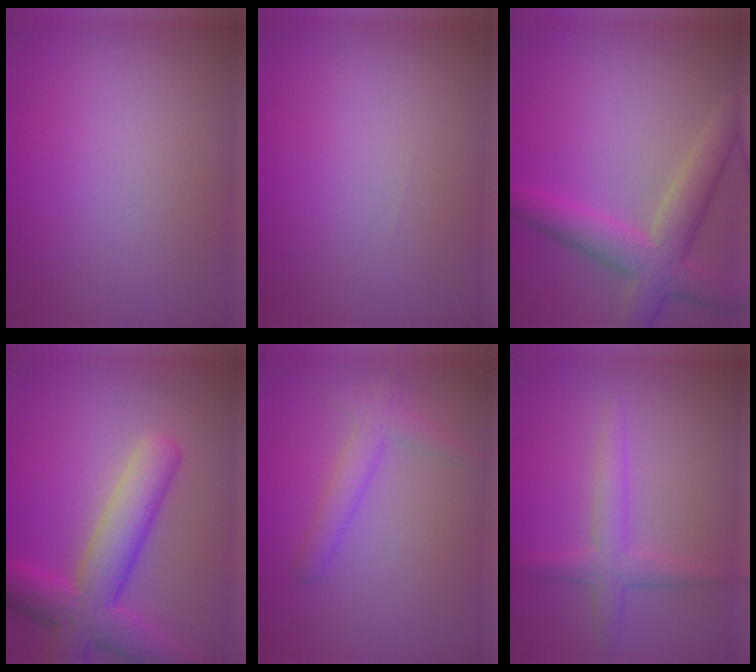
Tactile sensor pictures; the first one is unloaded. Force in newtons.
{"total": 0.0}
{"total": 5.2, "press": 5.2, "slide": 0.2}
{"total": 7.0, "press": 7.0, "slide": 0.3}
{"total": 2.4, "press": 2.4, "slide": 0.1}
{"total": 2.5, "press": 2.5, "slide": 0.0}